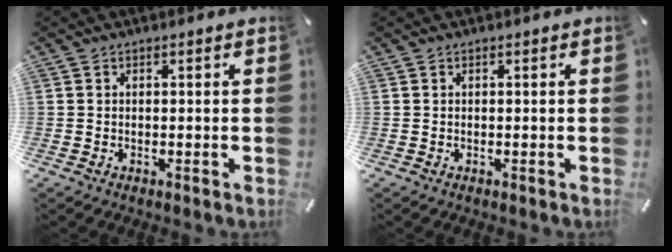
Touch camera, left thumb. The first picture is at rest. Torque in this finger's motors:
{"motor_torque": [0.00, 0.00, -0.04, 0.04, 0.00]}